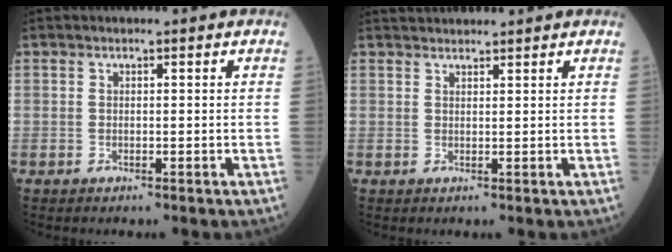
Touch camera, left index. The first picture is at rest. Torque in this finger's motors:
{"motor_torque": [0.10, -0.69, 0.11, 0.02]}